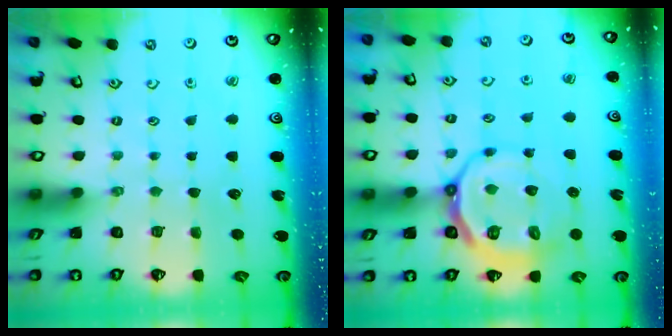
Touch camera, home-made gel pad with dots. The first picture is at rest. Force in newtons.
{"total": 13.1, "press": 12.7, "slide": 3.2}